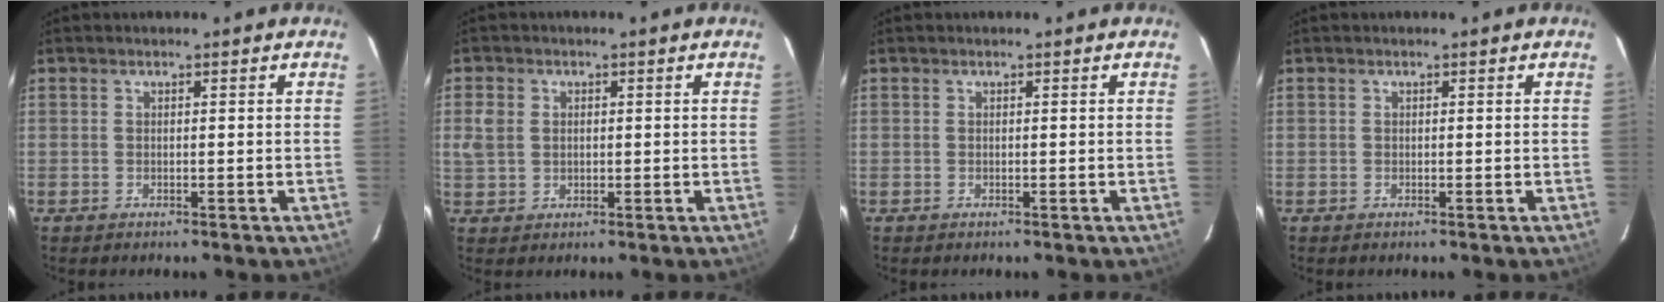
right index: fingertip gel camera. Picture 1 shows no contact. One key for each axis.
{"total": 4.3, "fx": 0.6, "fy": 3.6, "fz": 2.2, "tx": -0.049, "ty": 0.007, "tz": 0.016}
{"total": 0.0}
{"total": 0.0}